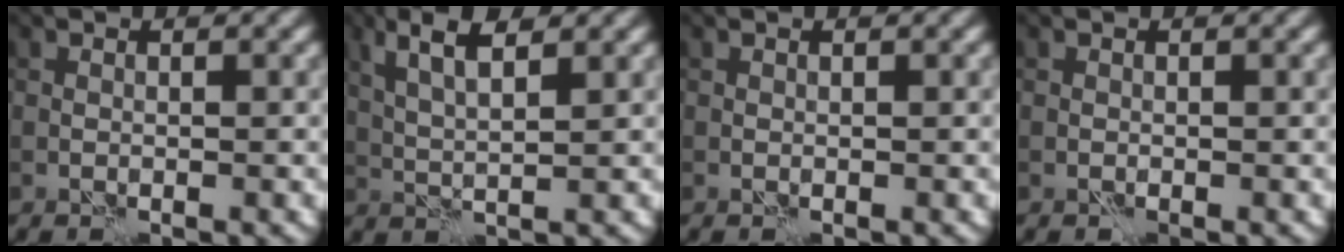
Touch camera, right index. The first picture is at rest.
{"total": 4.2, "force": [2.1, 0.9, 3.5], "torque": [-0.077, 0.003, 0.041]}
{"total": 0.0}
{"total": 0.0}